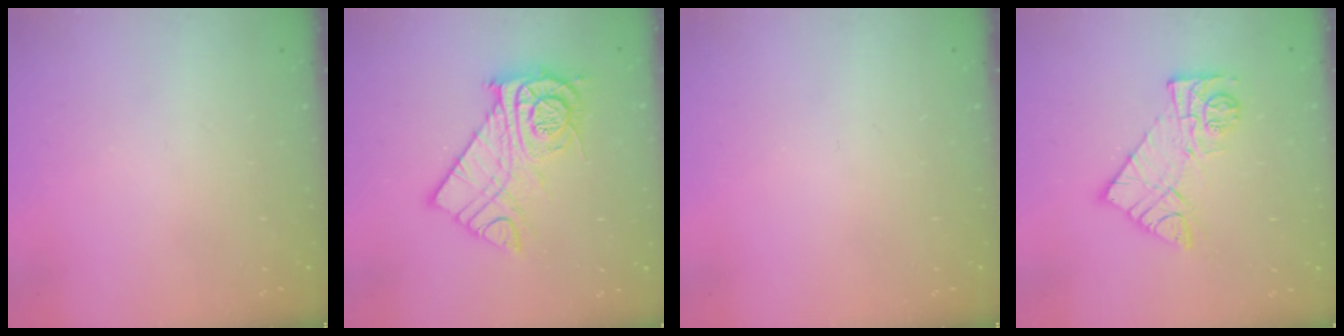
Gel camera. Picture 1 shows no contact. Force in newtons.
{"total": 14.0, "press": 13.9, "slide": 1.4}
{"total": 0.0}
{"total": 11.2, "press": 11.2, "slide": 0.8}